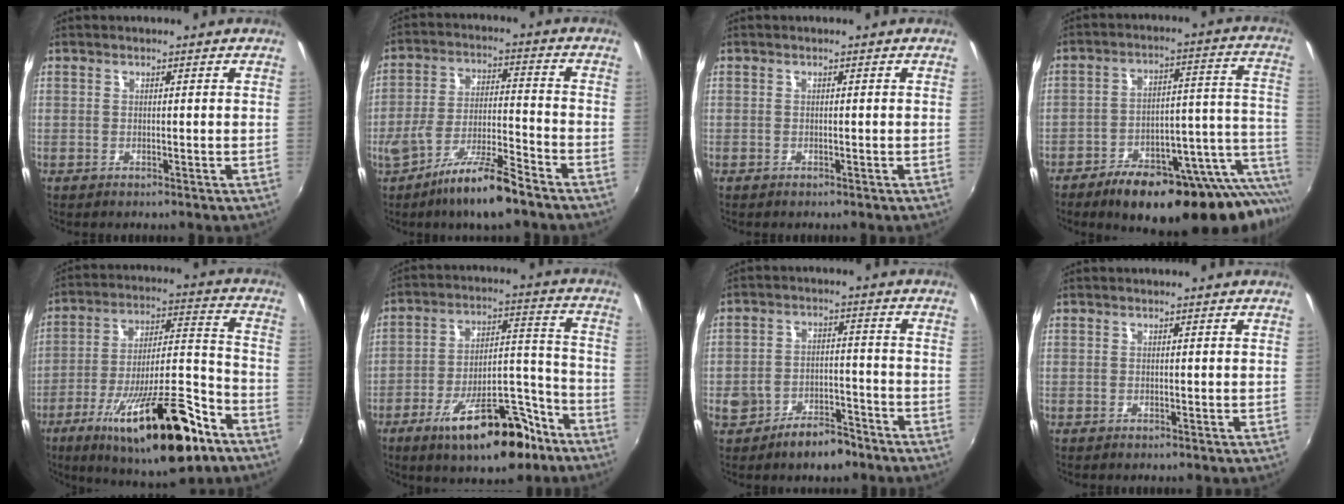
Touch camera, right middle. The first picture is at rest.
{"total": 11.2, "force": [-7.9, 1.2, 7.8], "torque": [-0.152, -0.012, -0.137]}
{"total": 0.0}
{"total": 25.9, "force": [-19.7, 7.2, 15.3], "torque": [-0.180, -0.012, -0.267]}
{"total": 24.9, "force": [-14.0, 6.6, 19.5], "torque": [-0.323, -0.028, -0.218]}
{"total": 17.0, "force": [-10.7, 6.1, 11.7], "torque": [-0.194, 0.008, -0.157]}
{"total": 7.7, "force": [-5.5, 3.8, 3.8], "torque": [-0.077, 0.012, -0.078]}
{"total": 0.0}